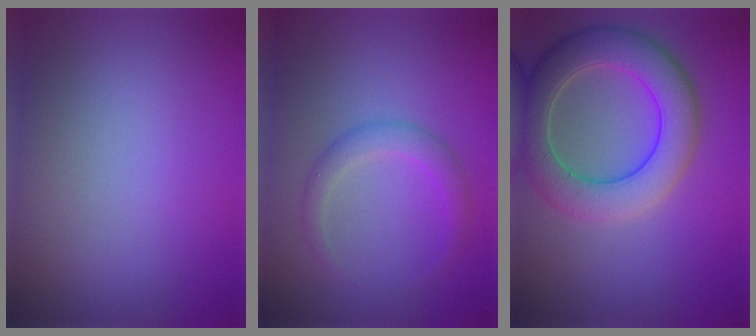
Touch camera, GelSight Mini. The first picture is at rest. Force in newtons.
{"total": 2.3, "press": 2.3, "slide": 0.1}
{"total": 7.5, "press": 7.5, "slide": 0.4}